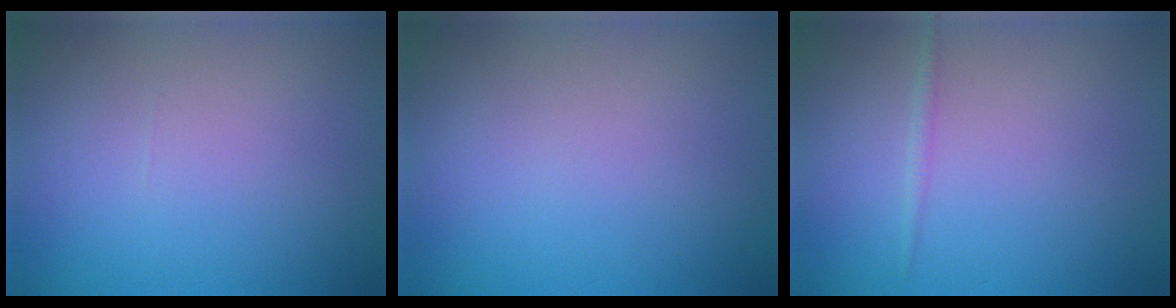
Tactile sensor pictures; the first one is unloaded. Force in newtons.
{"total": 0.0}
{"total": 0.8, "press": 0.8, "slide": 0.0}